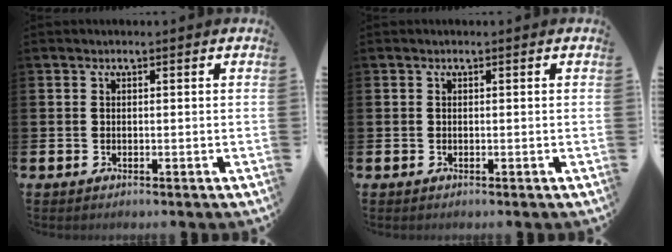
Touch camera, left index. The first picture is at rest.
{"total": 0.0}